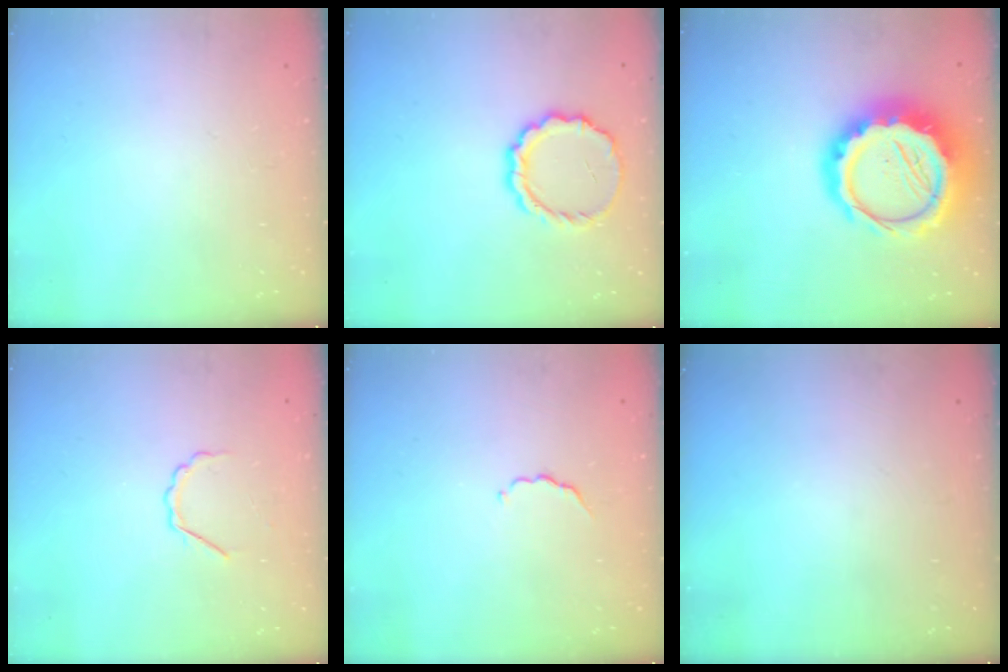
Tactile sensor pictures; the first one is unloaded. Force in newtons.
{"total": 9.6, "press": 9.3, "slide": 2.1}
{"total": 19.3, "press": 18.9, "slide": 3.9}
{"total": 3.6, "press": 3.5, "slide": 0.8}
{"total": 2.8, "press": 2.7, "slide": 0.5}
{"total": 0.0}